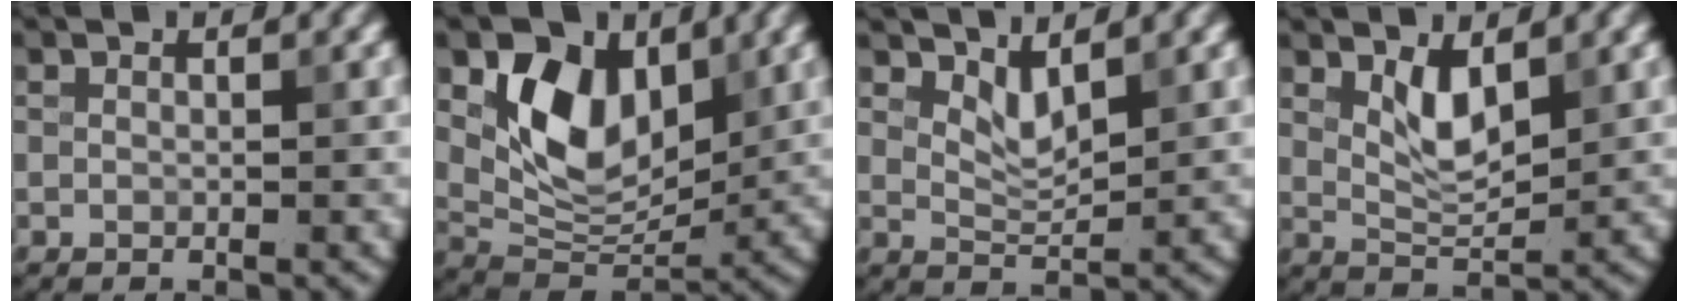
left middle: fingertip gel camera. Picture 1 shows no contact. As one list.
[{"total": 7.8, "force": [2.8, 5.1, 5.2], "torque": [-0.091, -0.009, 0.049]}, {"total": 2.3, "force": [1.6, 0.7, 1.4], "torque": [-0.030, -0.011, 0.034]}, {"total": 3.2, "force": [1.4, 1.3, 2.6], "torque": [-0.050, -0.004, 0.029]}]